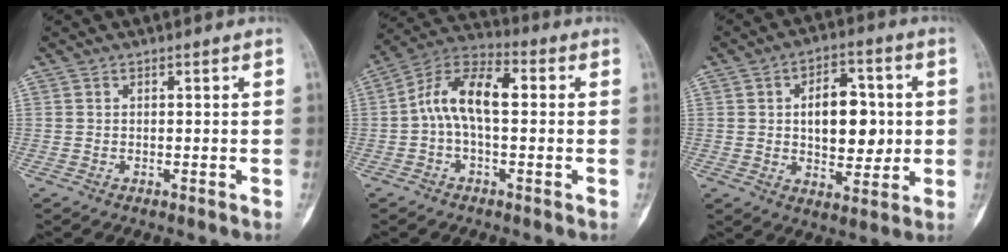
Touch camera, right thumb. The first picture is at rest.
{"total": 11.6, "force": [0.3, 5.9, 9.9], "torque": [-0.170, 0.041, -0.004]}
{"total": 12.7, "force": [1.1, 7.6, 10.1], "torque": [-0.106, 0.005, 0.022]}